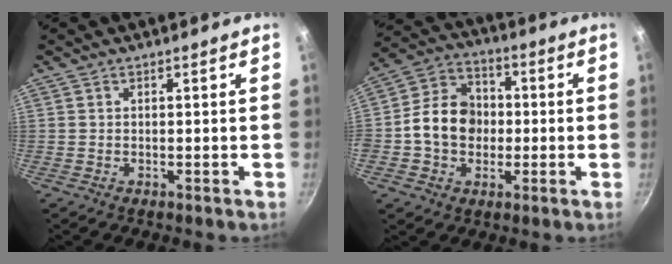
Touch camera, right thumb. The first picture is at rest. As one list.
[{"total": 12.4, "force": [-0.7, 10.1, 7.1], "torque": [-0.091, 0.023, -0.028]}]